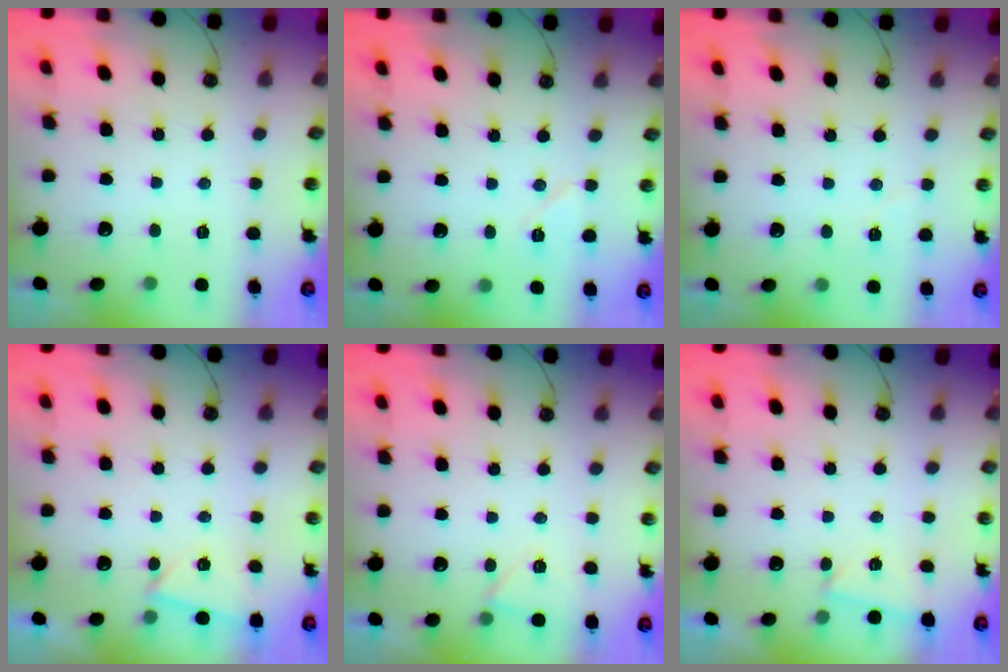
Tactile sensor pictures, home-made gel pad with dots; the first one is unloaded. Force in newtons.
{"total": 6.0, "press": 5.9, "slide": 1.1}
{"total": 3.5, "press": 3.3, "slide": 1.1}
{"total": 3.7, "press": 2.8, "slide": 2.4}
{"total": 3.8, "press": 3.8, "slide": 0.7}
{"total": 1.9, "press": 1.7, "slide": 0.7}